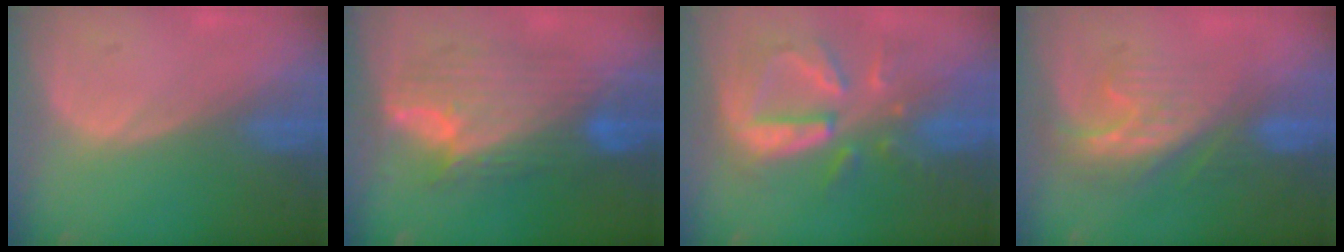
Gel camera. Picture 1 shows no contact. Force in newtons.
{"total": 9.8, "press": 9.8, "slide": 0.6}
{"total": 10.3, "press": 9.2, "slide": 4.6}
{"total": 8.7, "press": 7.5, "slide": 4.5}